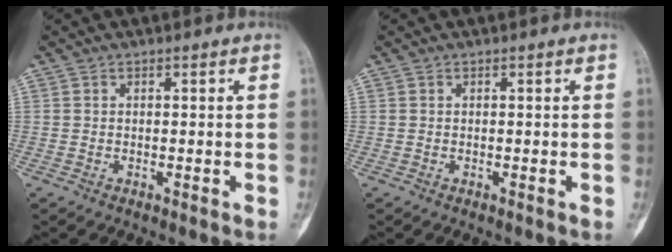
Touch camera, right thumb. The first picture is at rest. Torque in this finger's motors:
{"motor_torque": [0.28, 0.06, 0.06, -0.13, 0.06]}